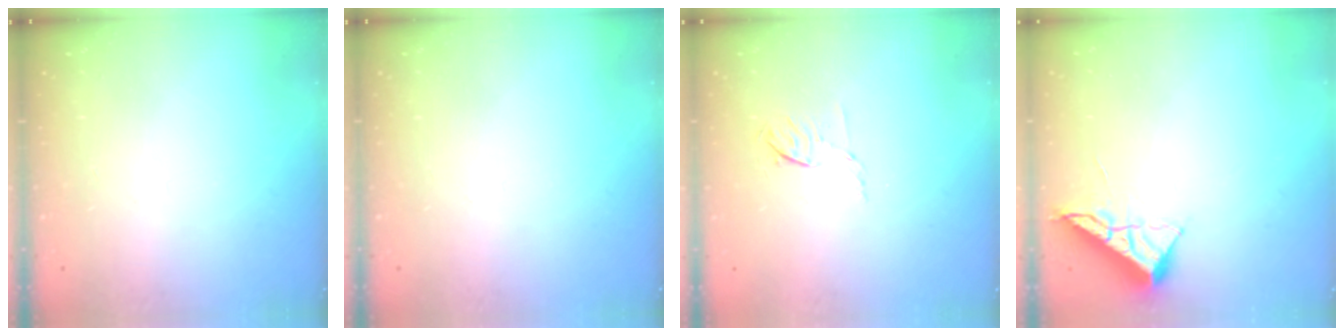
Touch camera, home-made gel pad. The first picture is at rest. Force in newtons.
{"total": 0.0}
{"total": 4.4, "press": 4.2, "slide": 1.5}
{"total": 6.0, "press": 5.9, "slide": 0.6}